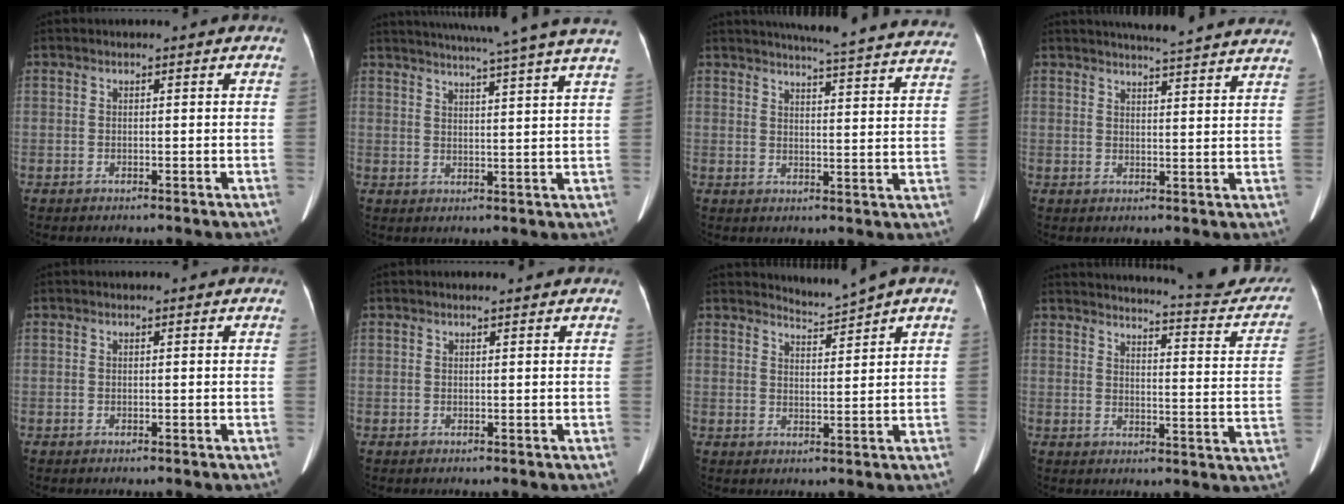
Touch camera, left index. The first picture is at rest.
{"total": 19.2, "force": [16.7, -1.8, 9.3], "torque": [-0.153, -0.026, 0.207]}
{"total": 25.7, "force": [24.0, 0.7, 9.1], "torque": [-0.128, -0.072, 0.268]}
{"total": 17.4, "force": [16.3, 0.4, 6.1], "torque": [-0.085, -0.023, 0.190]}
{"total": 0.0}
{"total": 1.0, "force": [0.9, 0.0, 0.4], "torque": [-0.010, 0.008, 0.015]}
{"total": 2.8, "force": [2.4, -1.4, -0.3], "torque": [-0.002, -0.015, 0.049]}
{"total": 19.5, "force": [18.5, 2.0, 5.8], "torque": [-0.069, -0.073, 0.208]}